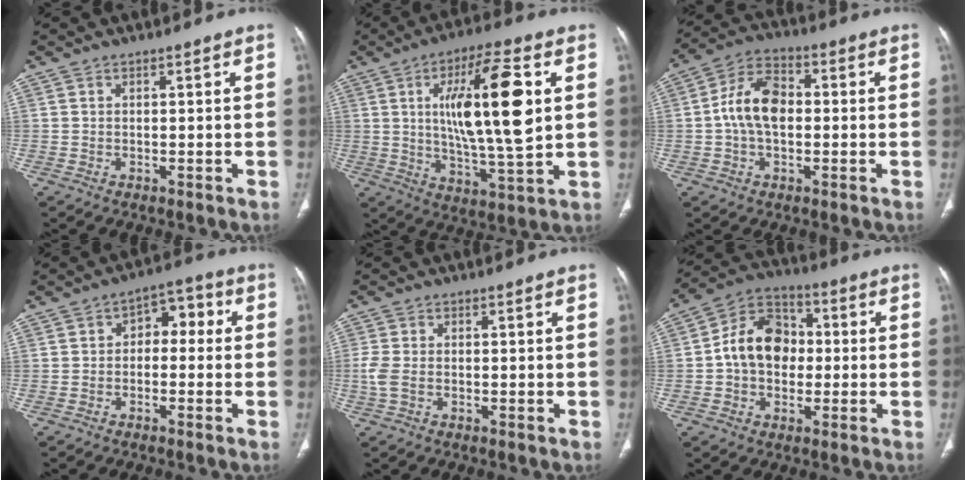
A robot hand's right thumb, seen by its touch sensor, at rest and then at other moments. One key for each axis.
{"total": 18.5, "fx": 3.6, "fy": 4.7, "fz": 17.5, "tx": -0.292, "ty": -0.013, "tz": 0.060}
{"total": 10.0, "fx": -0.1, "fy": 6.3, "fz": 7.8, "tx": -0.140, "ty": 0.026, "tz": -0.011}
{"total": 6.3, "fx": 0.1, "fy": 4.2, "fz": 4.7, "tx": -0.035, "ty": 0.032, "tz": -0.011}
{"total": 3.1, "fx": -0.6, "fy": 1.7, "fz": 2.5, "tx": -0.074, "ty": 0.001, "tz": -0.014}
{"total": 12.3, "fx": -0.1, "fy": 9.4, "fz": 7.9, "tx": -0.108, "ty": 0.032, "tz": -0.012}